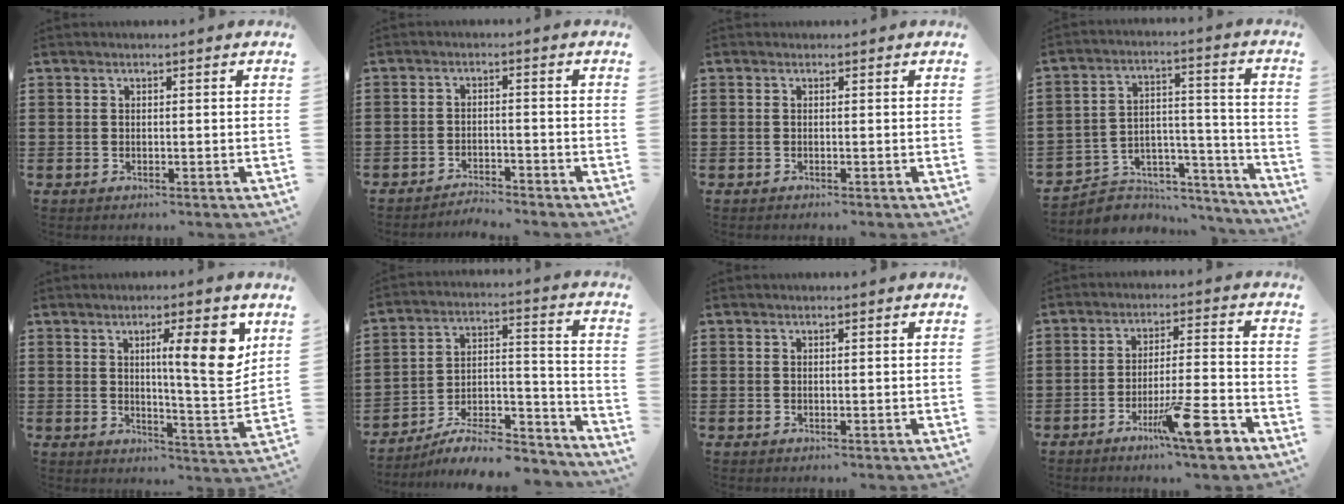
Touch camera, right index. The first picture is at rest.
{"total": 2.6, "force": [-2.6, -0.2, -0.3], "torque": [-0.003, 0.001, -0.056]}
{"total": 0.0}
{"total": 4.3, "force": [-3.4, 2.6, 0.6], "torque": [-0.020, 0.007, -0.069]}
{"total": 10.5, "force": [4.6, 1.2, 9.3], "torque": [-0.137, -0.021, 0.065]}
{"total": 9.4, "force": [-8.1, 2.4, 4.1], "torque": [-0.051, 0.025, -0.151]}
{"total": 0.0}
{"total": 10.4, "force": [-5.7, 0.6, 8.7], "torque": [-0.148, 0.000, -0.099]}